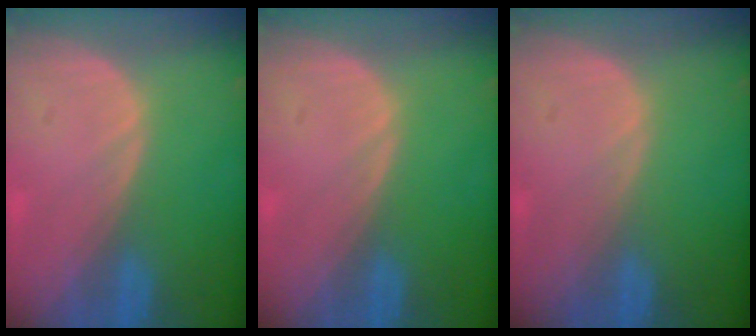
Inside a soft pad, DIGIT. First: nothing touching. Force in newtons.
{"total": 0.0}
{"total": 0.0}